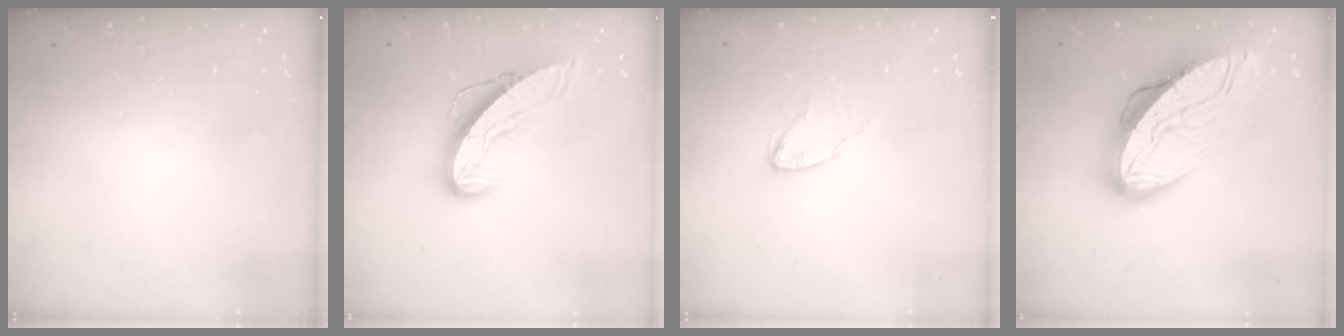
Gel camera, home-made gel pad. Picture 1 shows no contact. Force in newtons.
{"total": 9.1, "press": 9.0, "slide": 1.1}
{"total": 3.8, "press": 3.7, "slide": 0.4}
{"total": 15.9, "press": 15.8, "slide": 1.3}